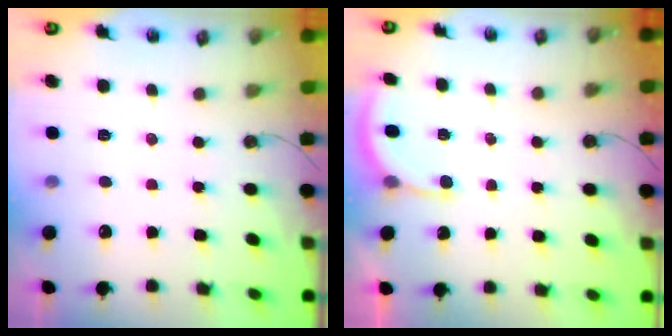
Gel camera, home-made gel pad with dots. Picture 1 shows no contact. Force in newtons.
{"total": 3.1, "press": 3.1, "slide": 0.3}